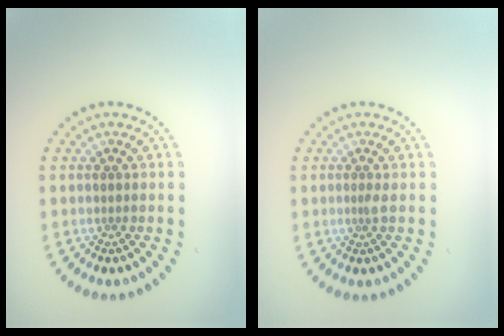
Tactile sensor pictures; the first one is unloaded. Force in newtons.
{"total": 0.7, "press": 0.5, "slide": 0.5}